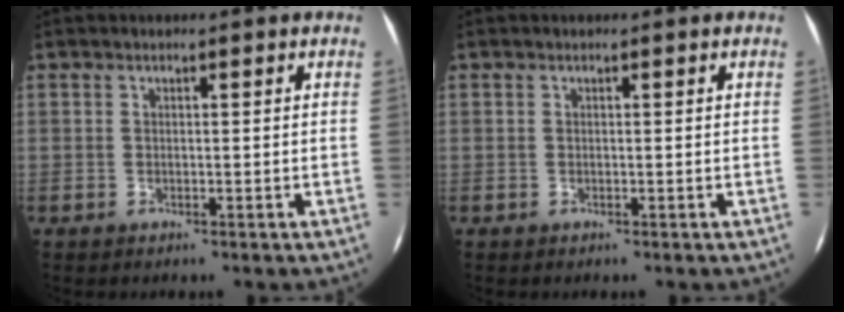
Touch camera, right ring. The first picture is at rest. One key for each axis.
{"total": 0.0}